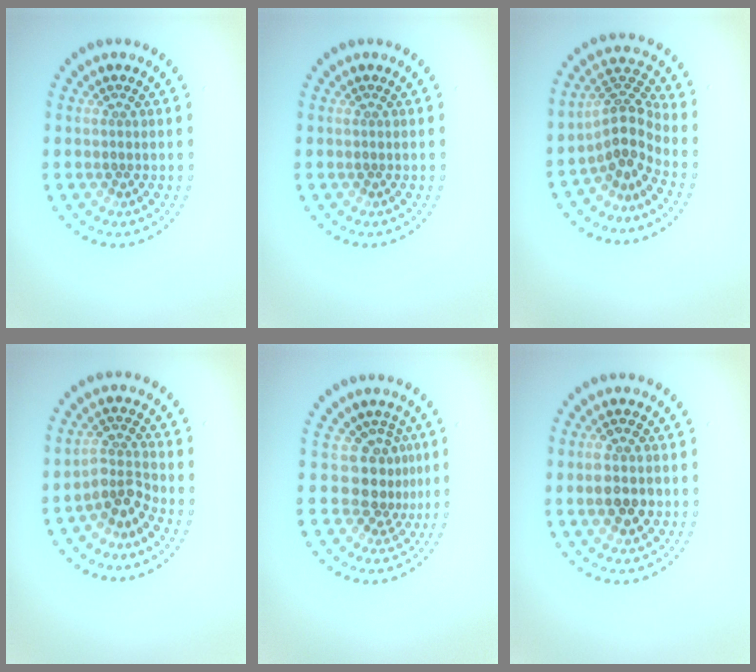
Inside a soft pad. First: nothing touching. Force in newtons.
{"total": 0.0}
{"total": 3.8, "press": 2.7, "slide": 2.7}
{"total": 2.9, "press": 2.1, "slide": 2.0}
{"total": 3.4, "press": 2.5, "slide": 2.3}
{"total": 3.8, "press": 3.8, "slide": 0.3}